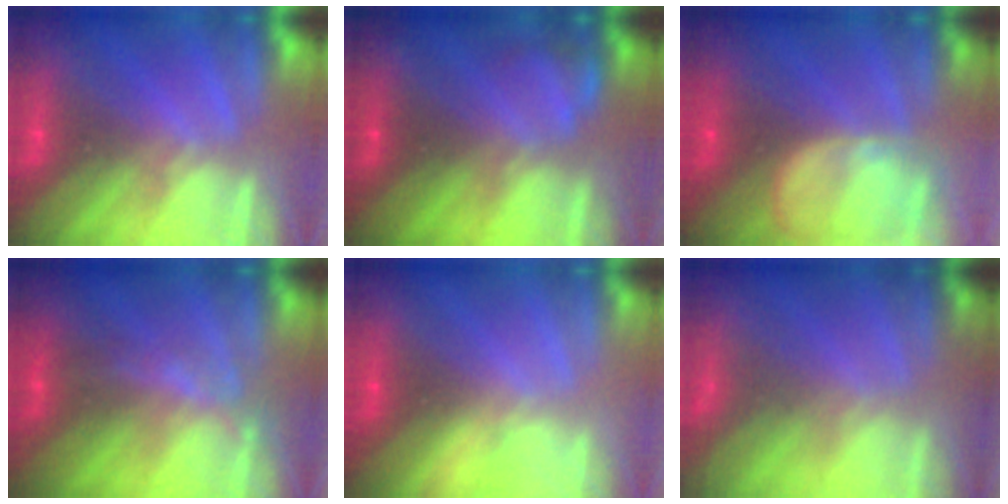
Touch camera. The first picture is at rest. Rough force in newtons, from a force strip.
{"total": 2.3}
{"total": 9.8}
{"total": 2.0}
{"total": 2.6}
{"total": 7.4}